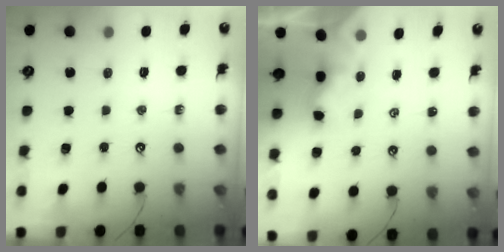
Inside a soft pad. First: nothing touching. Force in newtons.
{"total": 1.6, "press": 1.5, "slide": 0.5}